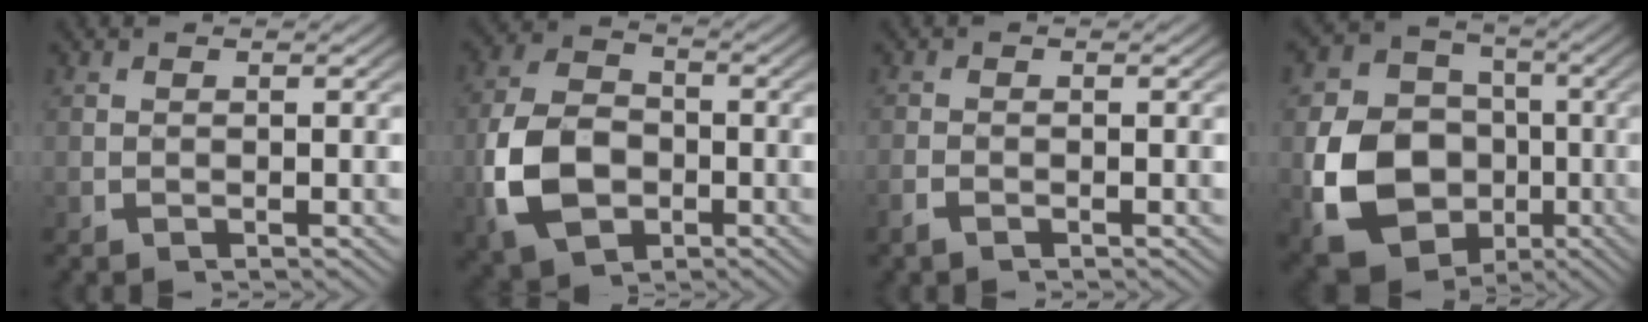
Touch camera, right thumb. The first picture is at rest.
{"total": 9.7, "force": [-1.7, 7.0, 6.4], "torque": [-0.150, -0.031, -0.014]}
{"total": 0.9, "force": [-0.7, 0.3, 0.4], "torque": [-0.014, -0.002, -0.016]}
{"total": 15.1, "force": [-3.8, 12.4, 7.7], "torque": [-0.188, -0.068, -0.046]}